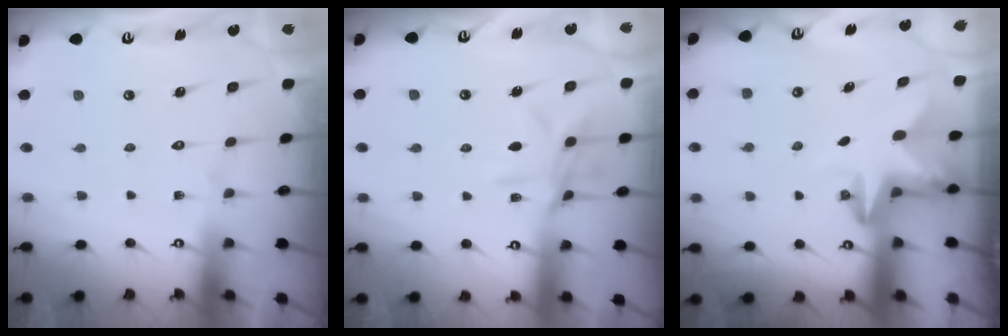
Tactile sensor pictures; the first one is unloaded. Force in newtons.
{"total": 9.3, "press": 9.3, "slide": 0.7}
{"total": 3.0, "press": 2.9, "slide": 0.6}